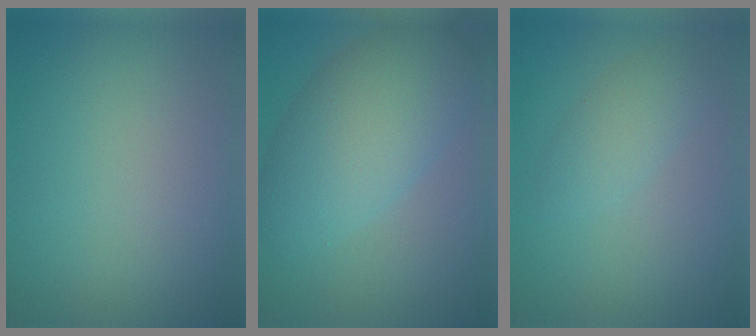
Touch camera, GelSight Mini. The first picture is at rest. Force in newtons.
{"total": 7.2, "press": 7.2, "slide": 0.2}
{"total": 2.1, "press": 2.1, "slide": 0.1}